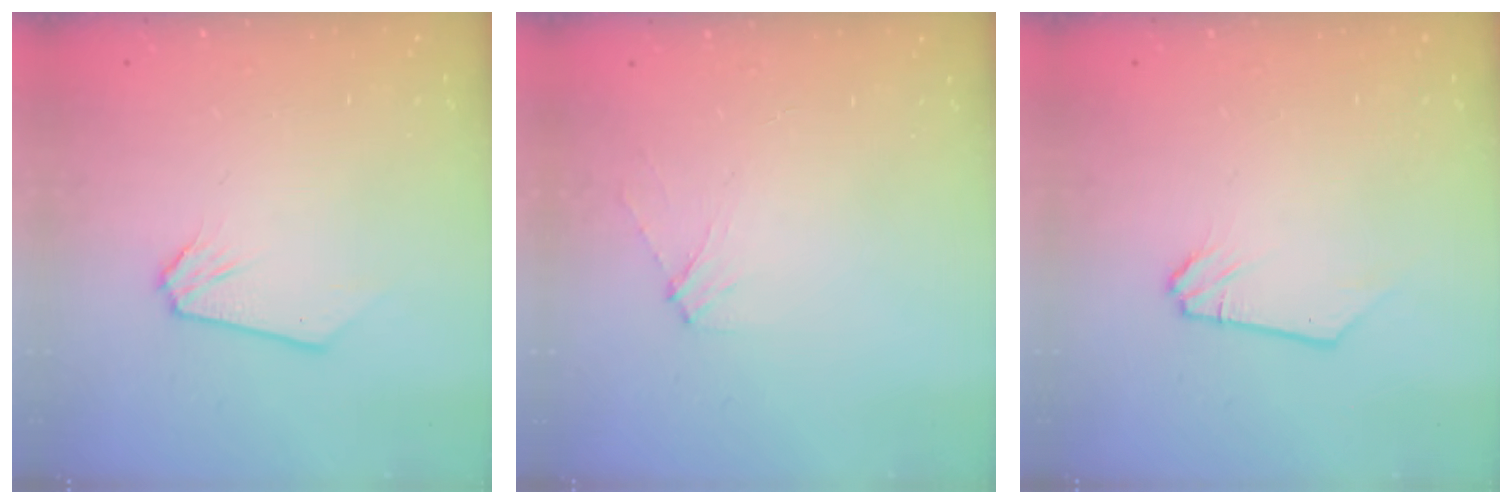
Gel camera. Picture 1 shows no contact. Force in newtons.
{"total": 4.4, "press": 4.4, "slide": 0.5}
{"total": 0.0}